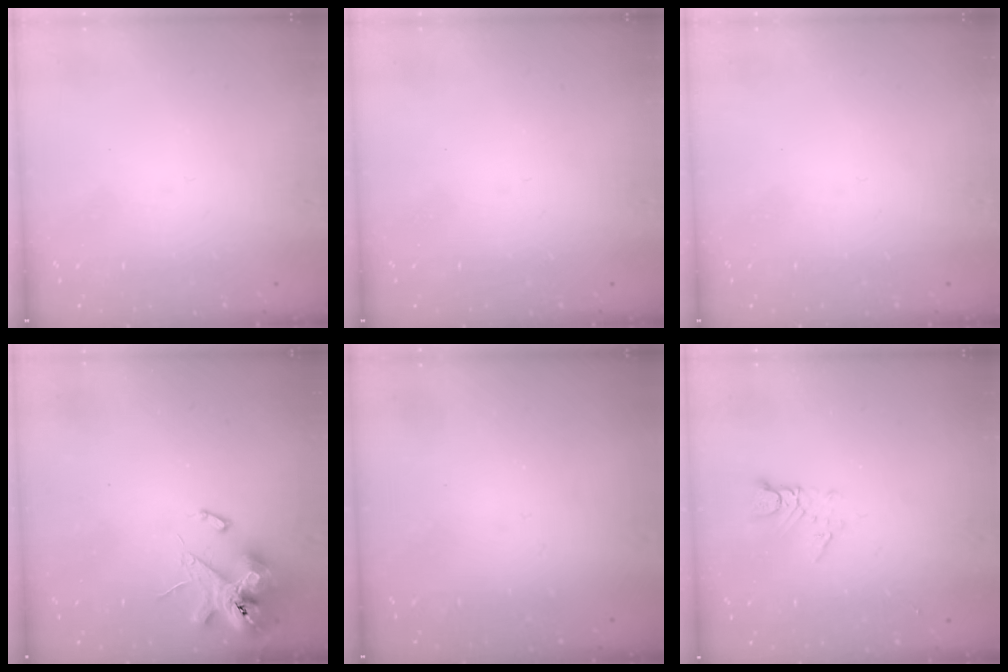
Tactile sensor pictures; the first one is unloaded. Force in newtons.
{"total": 0.0}
{"total": 0.0}
{"total": 12.1, "press": 12.0, "slide": 1.9}
{"total": 0.0}
{"total": 3.1, "press": 3.1, "slide": 0.1}